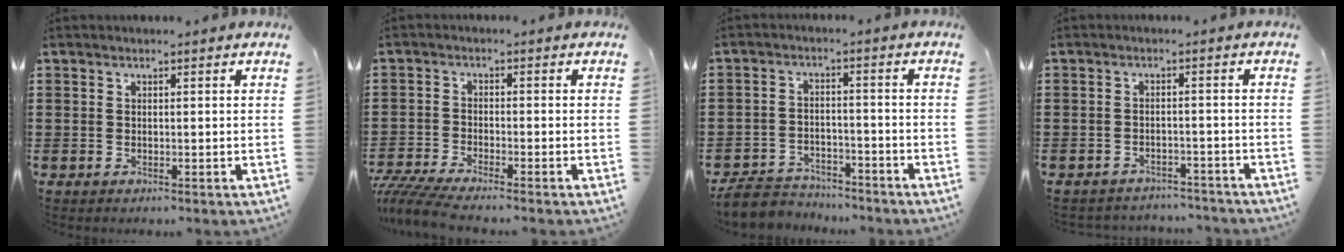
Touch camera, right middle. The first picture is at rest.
{"total": 4.1, "force": [-3.8, 0.0, 1.4], "torque": [-0.046, -0.016, -0.081]}
{"total": 5.0, "force": [-4.8, 1.3, 0.4], "torque": [-0.020, 0.008, -0.101]}
{"total": 2.6, "force": [-2.6, 0.3, -0.1], "torque": [-0.006, -0.001, -0.055]}